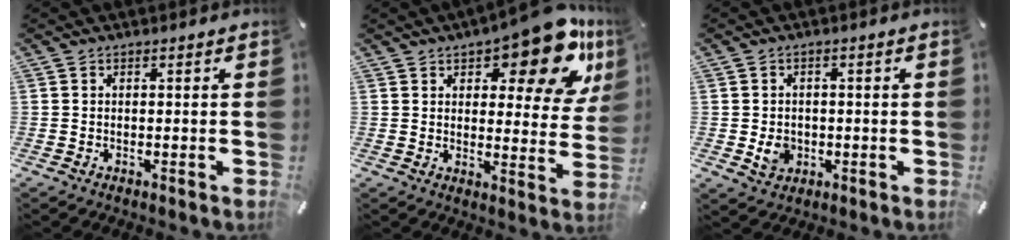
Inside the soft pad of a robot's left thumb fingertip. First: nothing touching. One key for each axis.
{"total": 16.5, "fx": 10.4, "fy": 6.2, "fz": 11.2, "tx": -0.134, "ty": -0.073, "tz": 0.169}
{"total": 4.6, "fx": -0.8, "fy": 4.0, "fz": 2.2, "tx": -0.028, "ty": -0.002, "tz": -0.013}